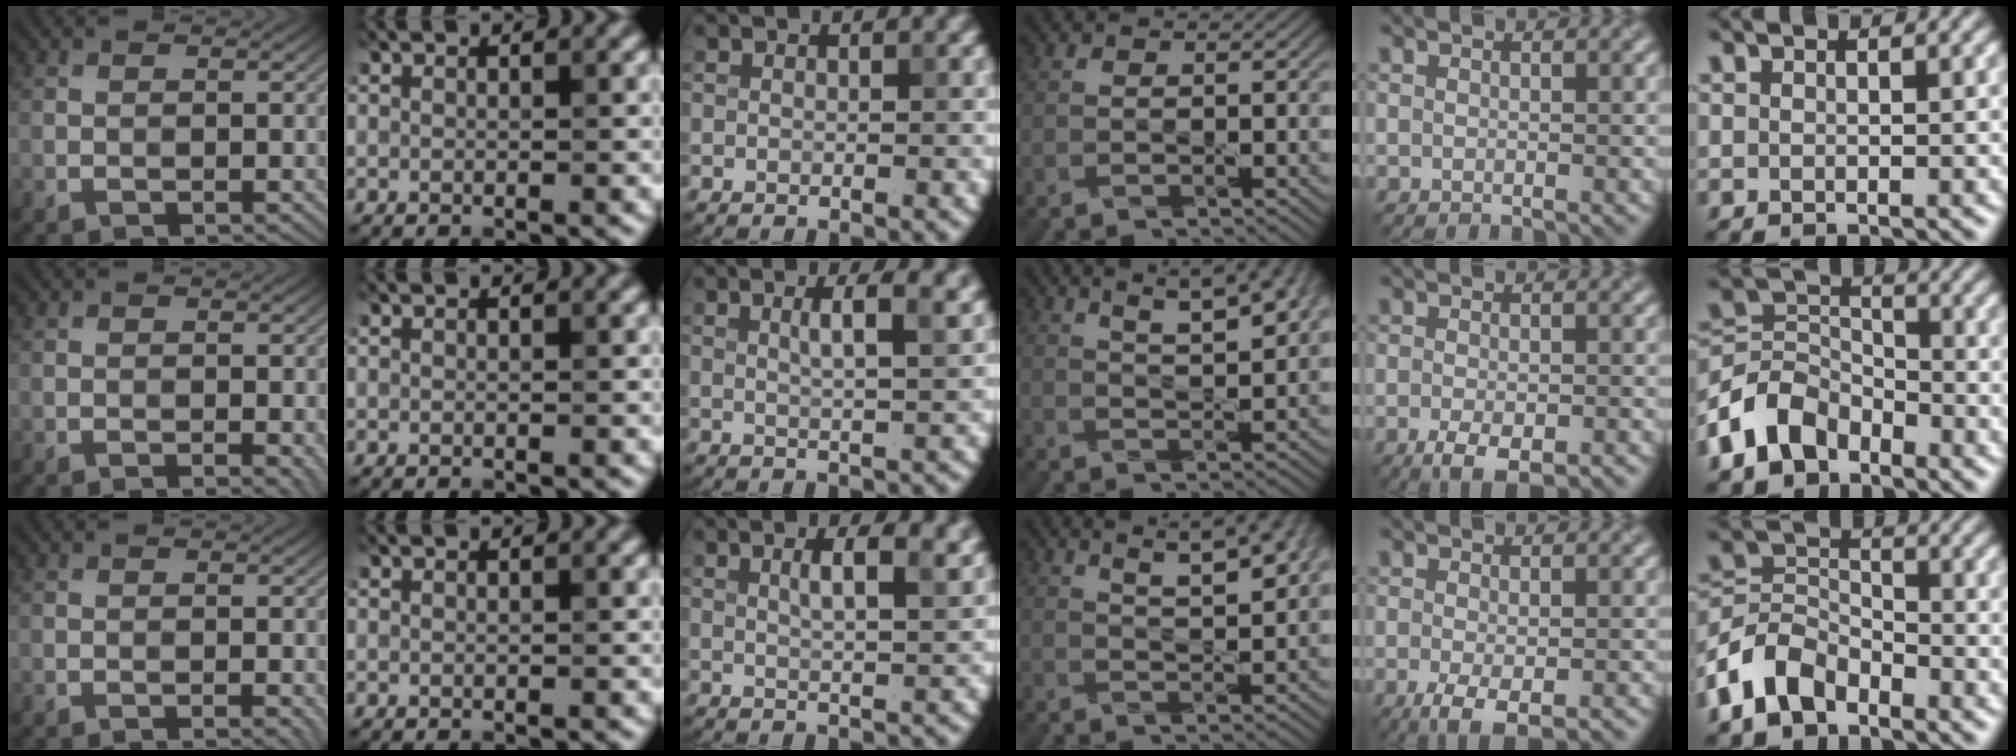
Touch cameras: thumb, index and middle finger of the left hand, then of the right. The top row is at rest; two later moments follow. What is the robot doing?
{"motion": "pour", "object": "sugar"}